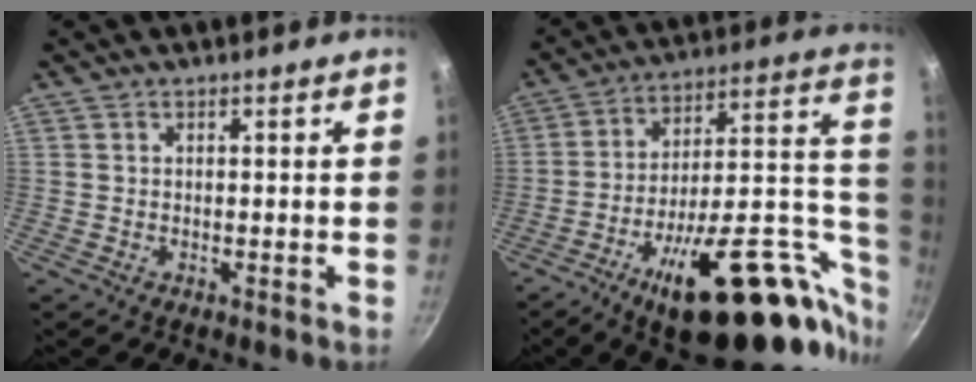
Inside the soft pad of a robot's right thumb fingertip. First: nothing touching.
{"total": 32.6, "force": [-12.2, 13.5, 27.1], "torque": [-0.328, 0.059, -0.178]}